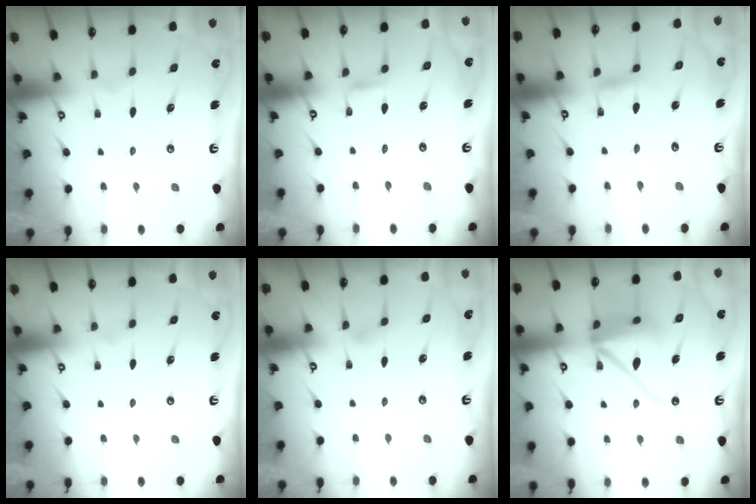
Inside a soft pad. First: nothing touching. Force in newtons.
{"total": 1.8, "press": 1.8, "slide": 0.2}
{"total": 2.8, "press": 2.8, "slide": 0.2}
{"total": 0.0}
{"total": 2.4, "press": 2.4, "slide": 0.3}
{"total": 13.4, "press": 13.3, "slide": 1.8}